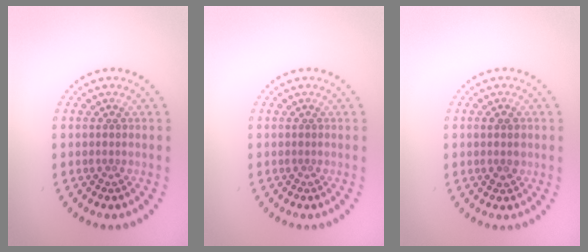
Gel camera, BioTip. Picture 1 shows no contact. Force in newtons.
{"total": 0.0}
{"total": 1.4, "press": 1.4, "slide": 0.0}